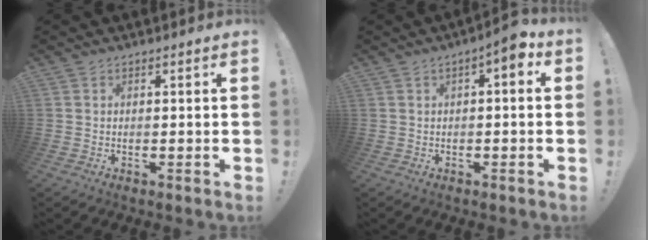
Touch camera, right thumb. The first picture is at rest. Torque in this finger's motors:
{"motor_torque": [0.03, 0.05, 0.00, 0.17, 0.00]}